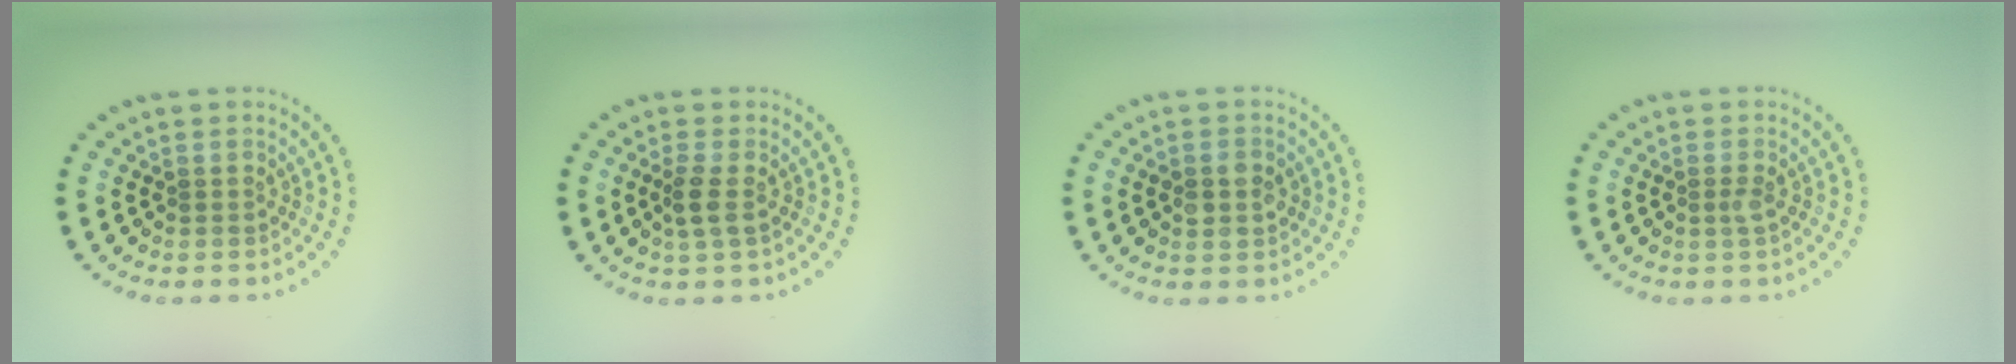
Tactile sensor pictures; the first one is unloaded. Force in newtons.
{"total": 1.7, "press": 1.5, "slide": 0.8}
{"total": 2.5, "press": 2.5, "slide": 0.1}
{"total": 0.7, "press": 0.6, "slide": 0.5}